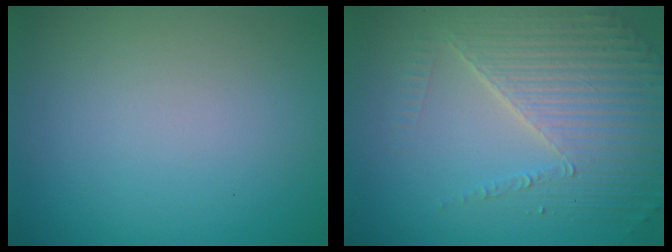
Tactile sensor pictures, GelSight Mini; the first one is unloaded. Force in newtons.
{"total": 5.8, "press": 4.5, "slide": 3.7}